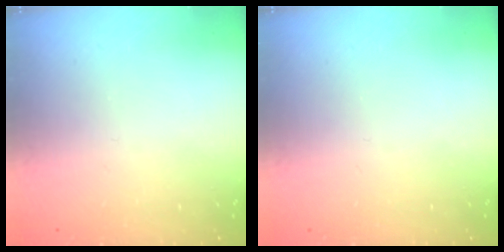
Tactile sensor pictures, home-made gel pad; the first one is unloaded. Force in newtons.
{"total": 0.0}